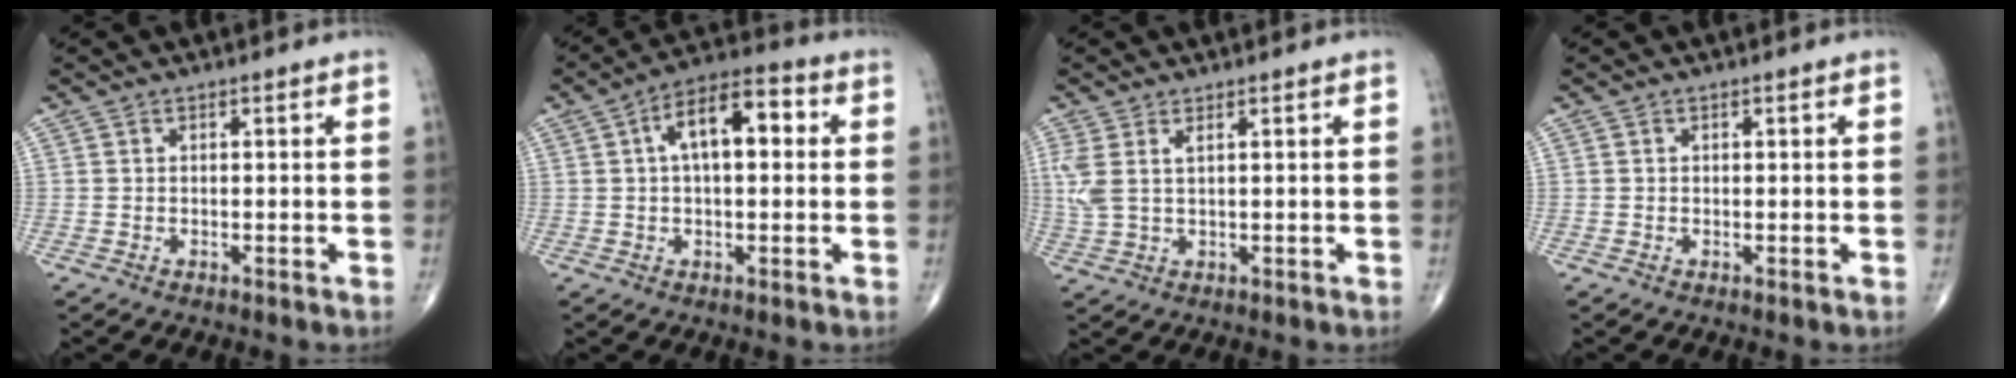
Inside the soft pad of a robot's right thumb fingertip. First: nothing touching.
{"total": 10.8, "force": [2.1, 5.3, 9.2], "torque": [-0.140, 0.029, 0.023]}
{"total": 4.7, "force": [1.6, 1.9, 4.0], "torque": [-0.118, 0.005, 0.041]}
{"total": 0.0}